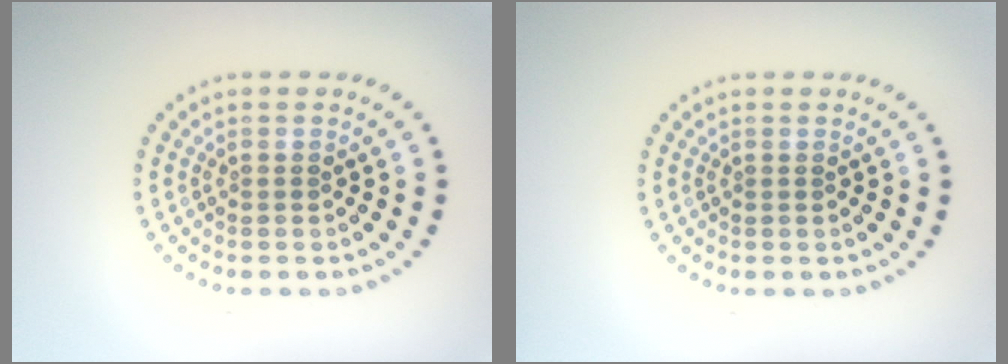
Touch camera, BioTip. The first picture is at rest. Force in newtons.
{"total": 0.0}